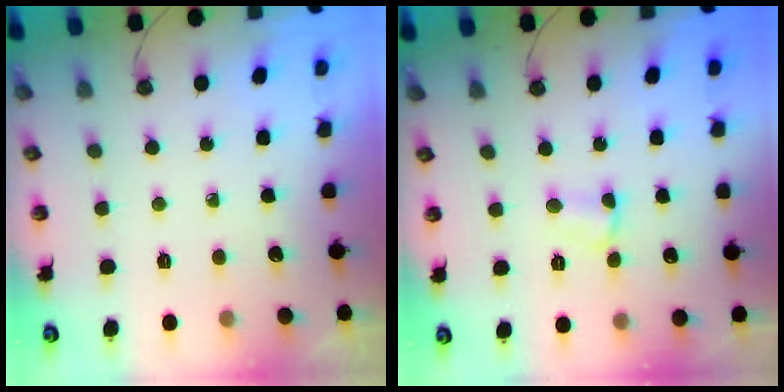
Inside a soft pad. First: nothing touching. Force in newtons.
{"total": 3.3, "press": 3.3, "slide": 0.5}